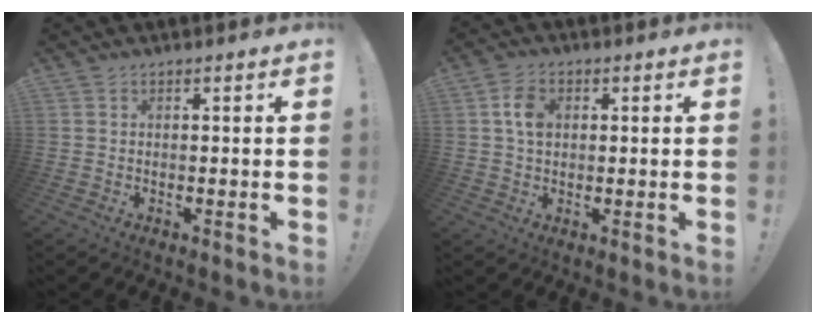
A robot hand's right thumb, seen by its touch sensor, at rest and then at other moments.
{"total": 6.1, "force": [1.0, 4.5, 4.1], "torque": [-0.057, 0.005, 0.018]}